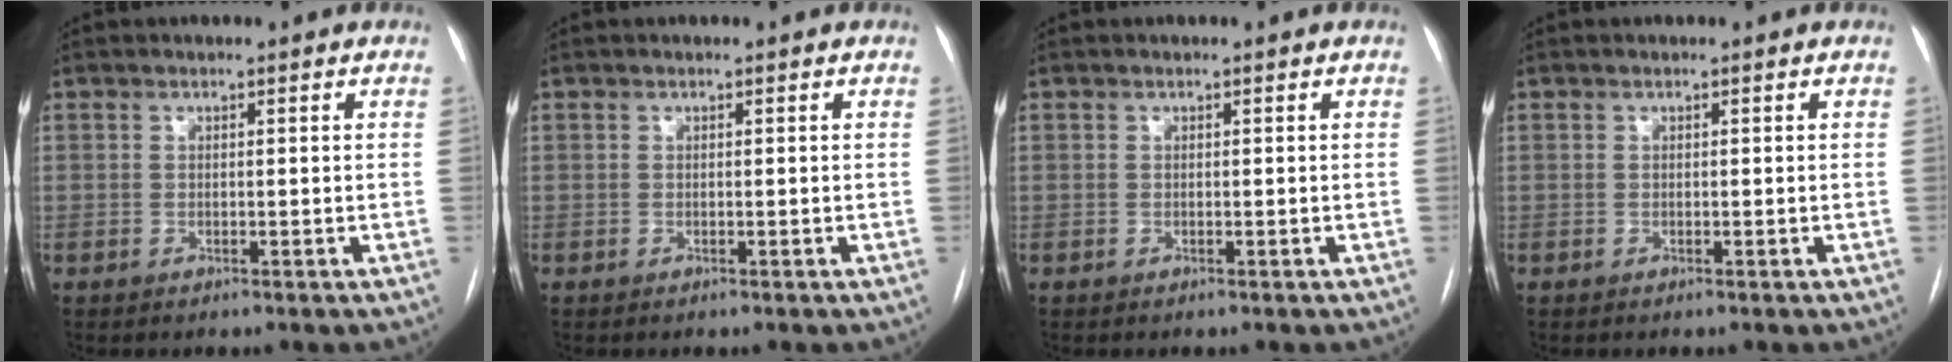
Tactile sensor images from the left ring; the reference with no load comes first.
{"total": 0.0}
{"total": 0.0}
{"total": 0.0}